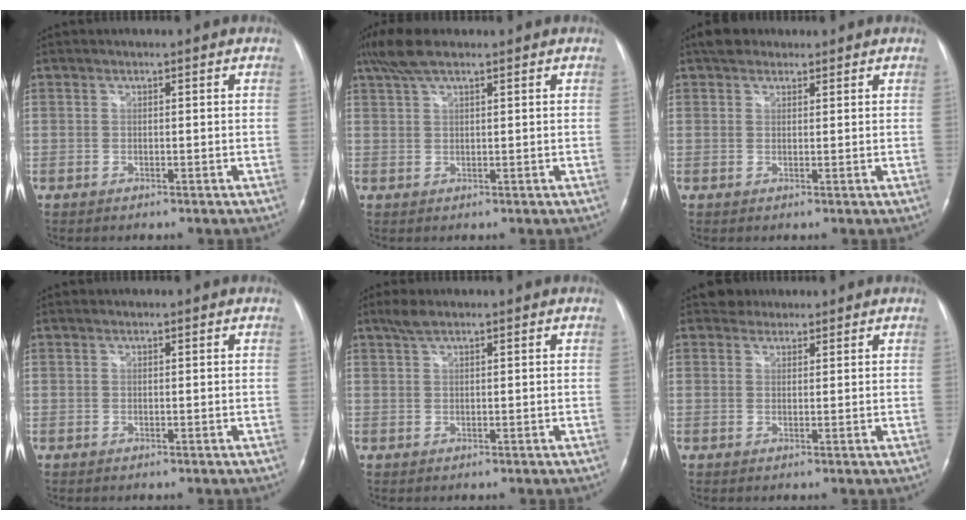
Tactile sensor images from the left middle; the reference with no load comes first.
{"total": 5.4, "force": [3.7, 1.7, 3.5], "torque": [-0.081, 0.025, 0.072]}
{"total": 3.1, "force": [2.3, 1.8, 1.0], "torque": [-0.022, 0.019, 0.037]}
{"total": 0.0}
{"total": 2.0, "force": [1.5, 0.3, 1.3], "torque": [-0.033, 0.008, 0.033]}
{"total": 2.0, "force": [1.6, 1.0, -0.5], "torque": [0.008, 0.008, 0.022]}